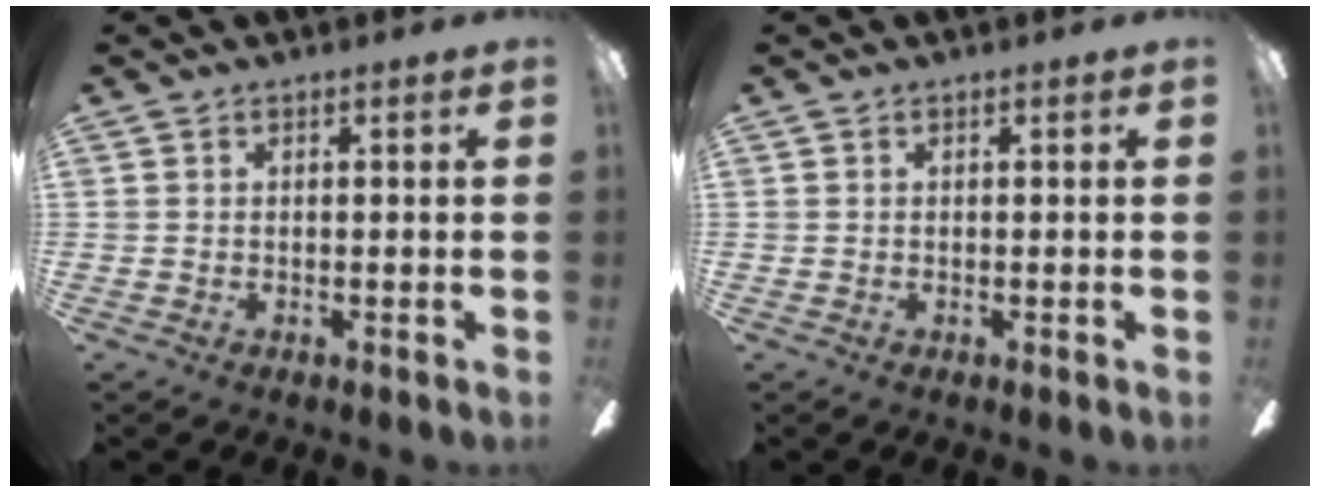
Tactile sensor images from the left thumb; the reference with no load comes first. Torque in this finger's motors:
{"motor_torque": [-0.01, 0.01, -0.23, -0.01, 0.00]}